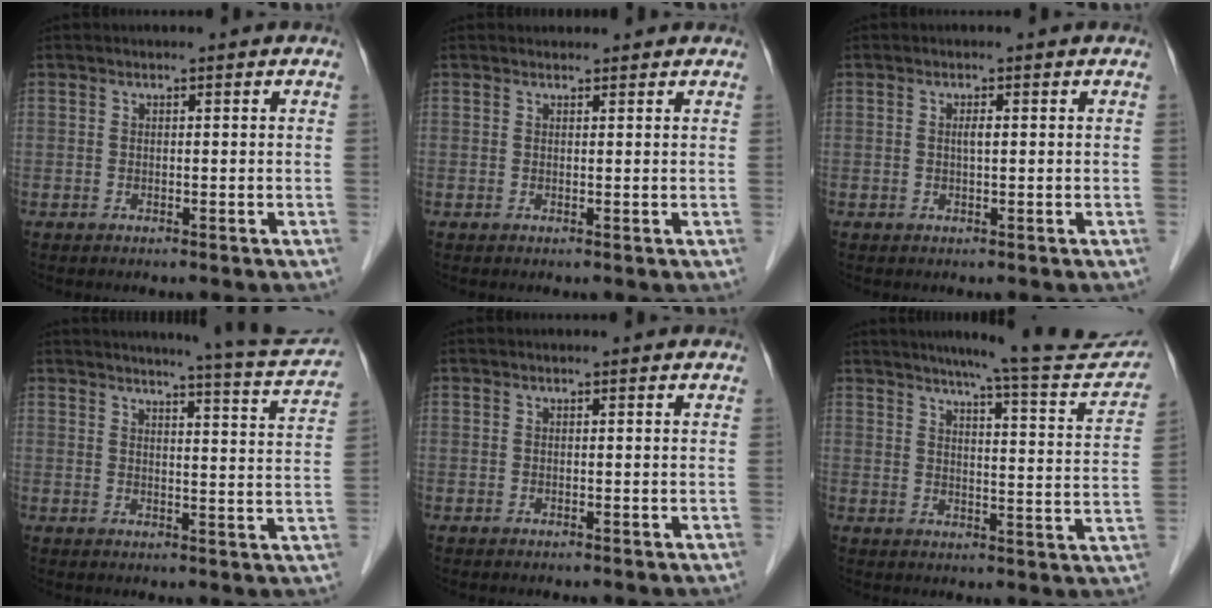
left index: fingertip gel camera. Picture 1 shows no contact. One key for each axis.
{"total": 1.3, "fx": 1.2, "fy": 0.5, "fz": 0.1, "tx": -0.007, "ty": 0.008, "tz": 0.014}
{"total": 1.1, "fx": 0.1, "fy": 0.1, "fz": 1.1, "tx": -0.022, "ty": 0.001, "tz": 0.002}
{"total": 10.8, "fx": 10.4, "fy": -0.9, "fz": 2.8, "tx": -0.043, "ty": -0.043, "tz": 0.114}
{"total": 0.0}
{"total": 16.6, "fx": 15.2, "fy": 0.4, "fz": 6.6, "tx": -0.085, "ty": -0.048, "tz": 0.181}